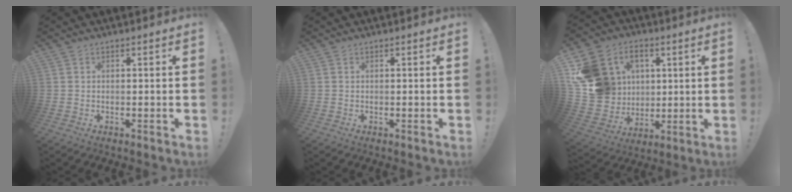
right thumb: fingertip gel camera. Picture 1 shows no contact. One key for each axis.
{"total": 0.0}
{"total": 16.1, "fx": 4.6, "fy": 14.5, "fz": 5.2, "tx": -0.091, "ty": -0.007, "tz": 0.117}